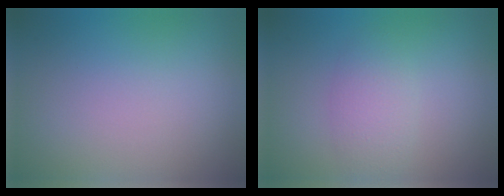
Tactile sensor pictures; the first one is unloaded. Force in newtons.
{"total": 2.8, "press": 2.8, "slide": 0.1}